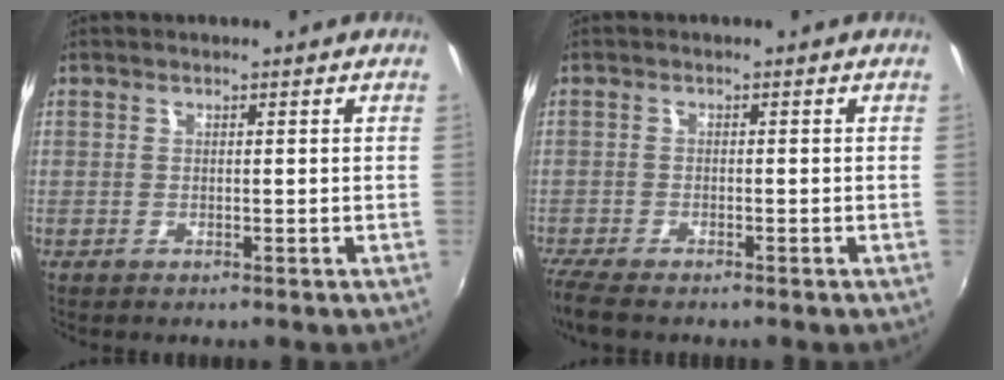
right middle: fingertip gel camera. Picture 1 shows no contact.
{"total": 5.4, "force": [-4.5, 1.3, 2.7], "torque": [-0.072, -0.029, -0.087]}